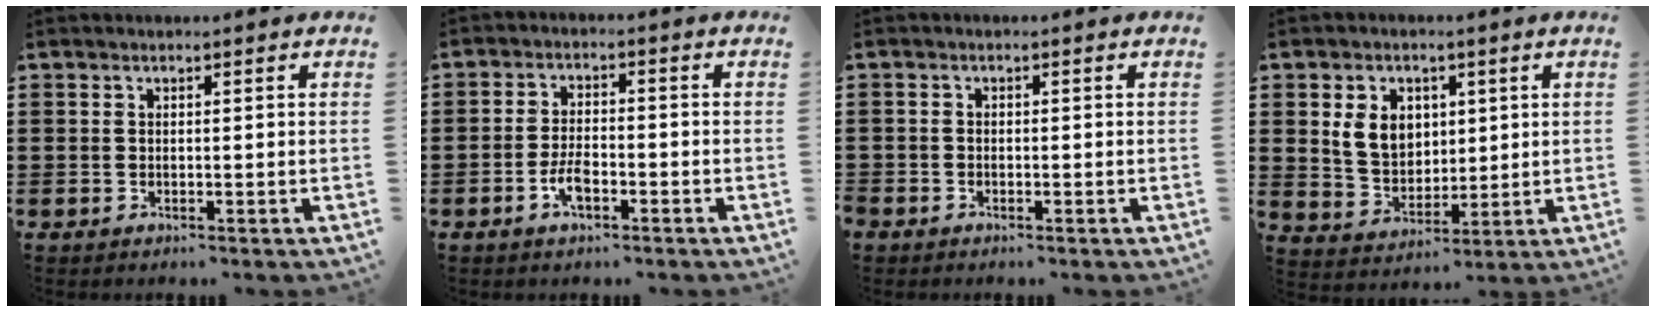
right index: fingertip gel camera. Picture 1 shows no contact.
{"total": 4.2, "force": [-1.9, 1.8, 3.2], "torque": [-0.077, -0.002, -0.041]}
{"total": 1.1, "force": [-0.9, 0.5, 0.0], "torque": [-0.003, 0.003, -0.021]}
{"total": 6.8, "force": [1.9, 5.5, 3.5], "torque": [-0.089, 0.013, 0.031]}